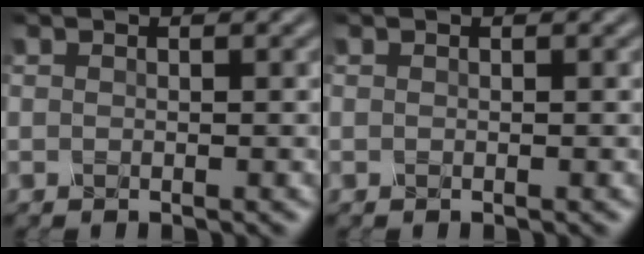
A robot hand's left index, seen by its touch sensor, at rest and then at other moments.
{"total": 0.0}